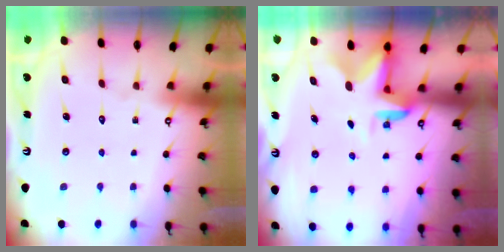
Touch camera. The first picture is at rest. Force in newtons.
{"total": 3.1, "press": 3.0, "slide": 0.5}